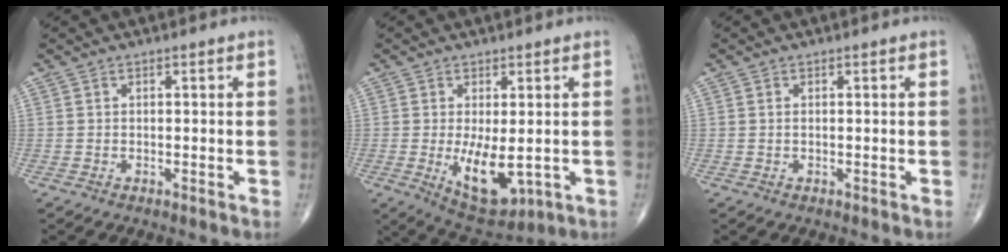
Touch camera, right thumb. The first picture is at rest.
{"total": 9.1, "force": [-1.1, 4.0, 8.1], "torque": [-0.118, -0.023, -0.001]}
{"total": 0.0}